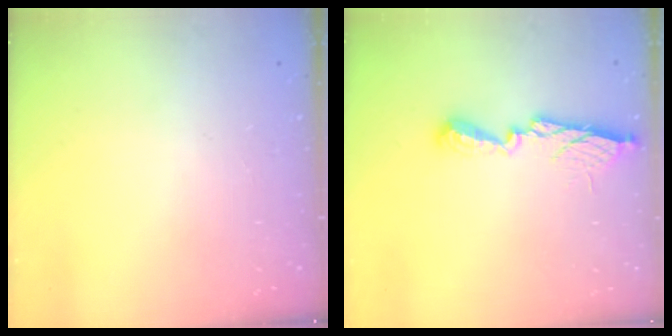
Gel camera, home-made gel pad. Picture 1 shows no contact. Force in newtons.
{"total": 10.6, "press": 10.6, "slide": 0.6}